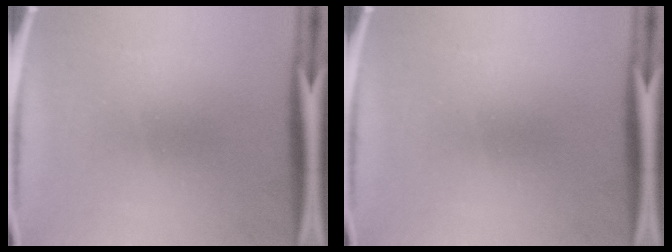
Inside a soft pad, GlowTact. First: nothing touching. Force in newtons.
{"total": 0.0}